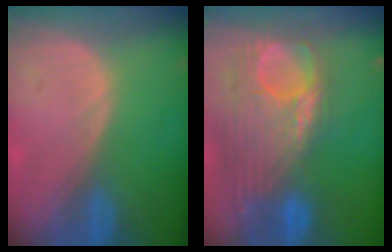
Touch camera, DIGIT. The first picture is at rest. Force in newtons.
{"total": 12.7, "press": 10.7, "slide": 6.9}